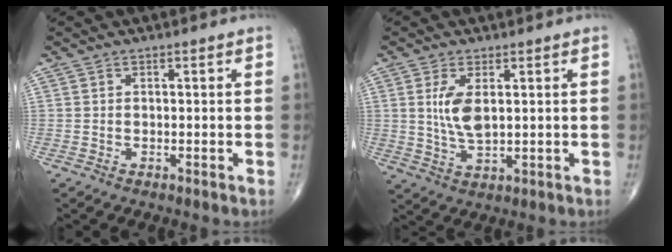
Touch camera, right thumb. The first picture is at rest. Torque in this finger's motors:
{"motor_torque": [-0.59, 0.94, 0.81, 0.24, 0.22]}